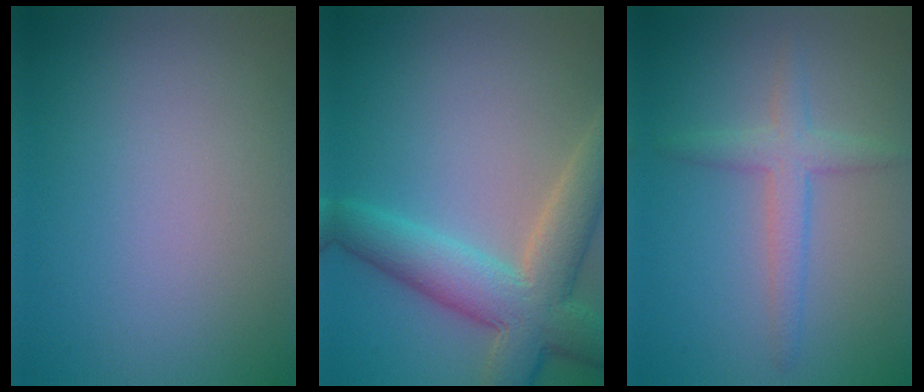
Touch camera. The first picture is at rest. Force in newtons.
{"total": 7.7, "press": 7.7, "slide": 0.8}
{"total": 2.7, "press": 2.7, "slide": 0.2}